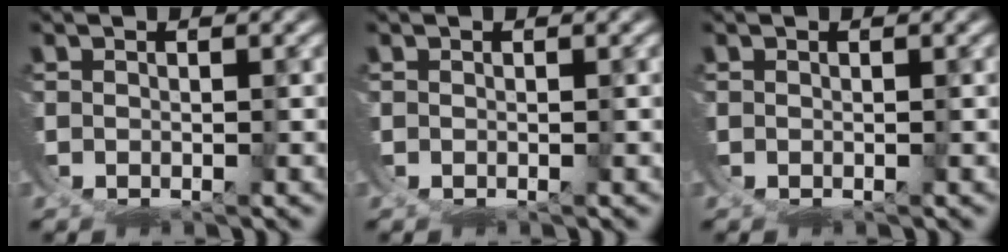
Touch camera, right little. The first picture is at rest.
{"total": 0.0}
{"total": 0.7, "force": [-0.2, 0.5, 0.4], "torque": [-0.008, -0.003, -0.003]}